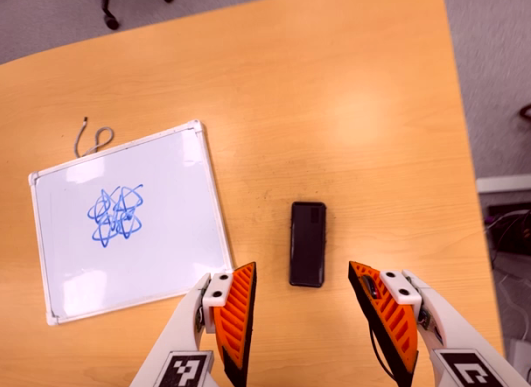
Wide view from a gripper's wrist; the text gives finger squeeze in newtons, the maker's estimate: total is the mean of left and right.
{"total": 0.0}